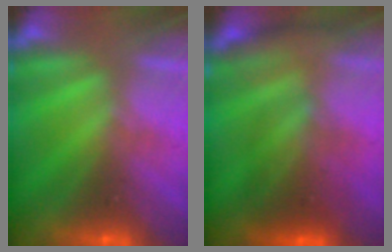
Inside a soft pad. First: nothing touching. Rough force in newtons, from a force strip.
{"total": 2.5}